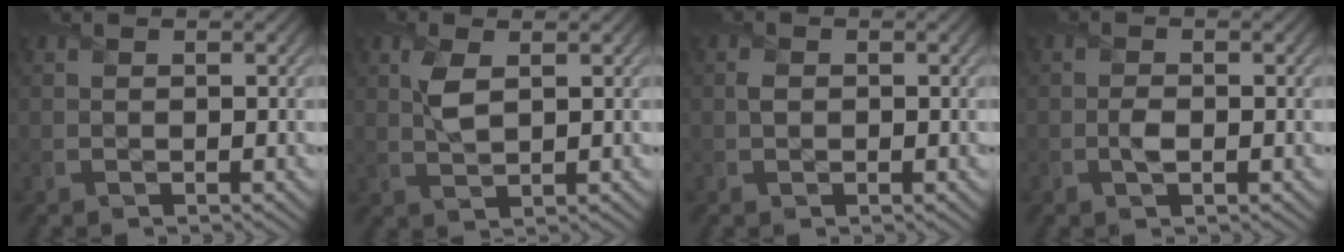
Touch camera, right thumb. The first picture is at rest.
{"total": 3.0, "force": [1.0, 1.3, 2.5], "torque": [-0.061, 0.001, 0.023]}
{"total": 0.6, "force": [0.3, 0.6, 0.0], "torque": [0.000, 0.001, 0.003]}
{"total": 1.0, "force": [-0.2, 0.6, 0.8], "torque": [-0.013, 0.002, -0.006]}